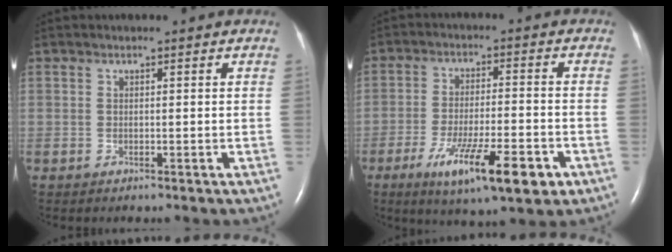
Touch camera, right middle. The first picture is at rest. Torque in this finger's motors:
{"motor_torque": [1.30, -0.84, 0.33, 0.13]}